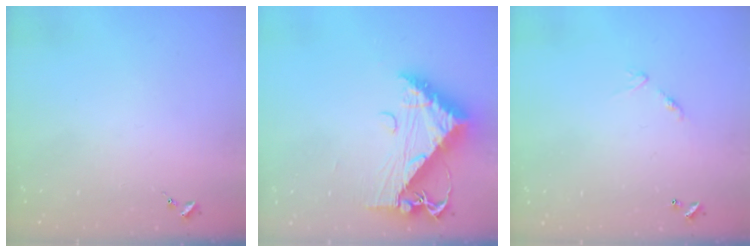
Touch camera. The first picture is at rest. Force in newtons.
{"total": 12.7, "press": 12.7, "slide": 1.3}
{"total": 6.9, "press": 6.8, "slide": 0.6}